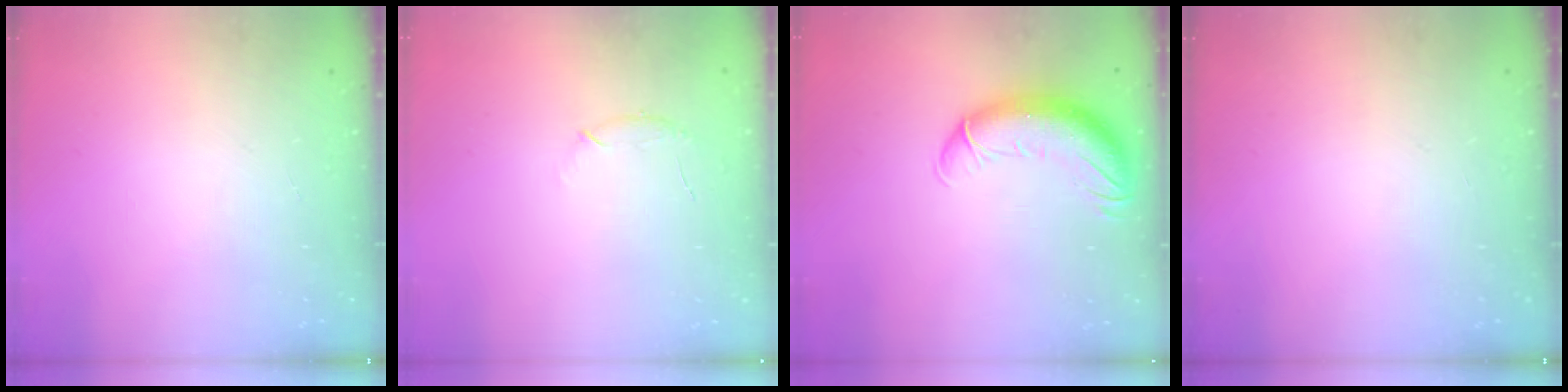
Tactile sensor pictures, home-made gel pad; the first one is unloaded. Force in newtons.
{"total": 6.9, "press": 6.7, "slide": 1.8}
{"total": 13.4, "press": 13.0, "slide": 3.2}
{"total": 0.0}